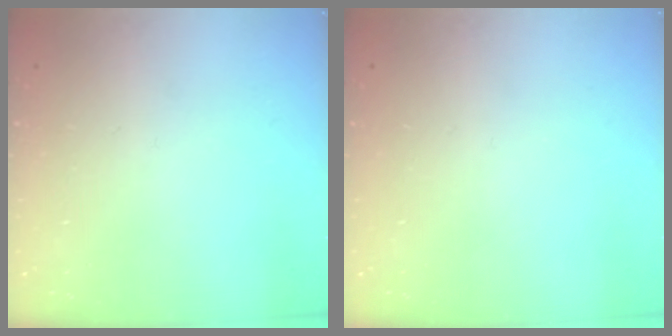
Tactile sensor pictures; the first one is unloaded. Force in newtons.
{"total": 0.0}